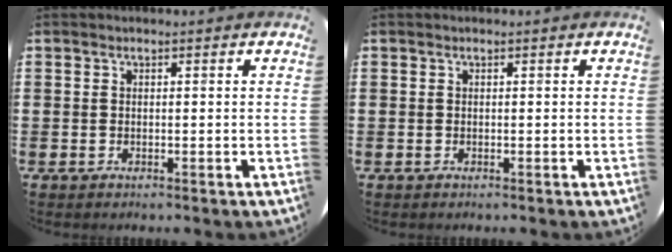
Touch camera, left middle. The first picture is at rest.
{"total": 0.0}